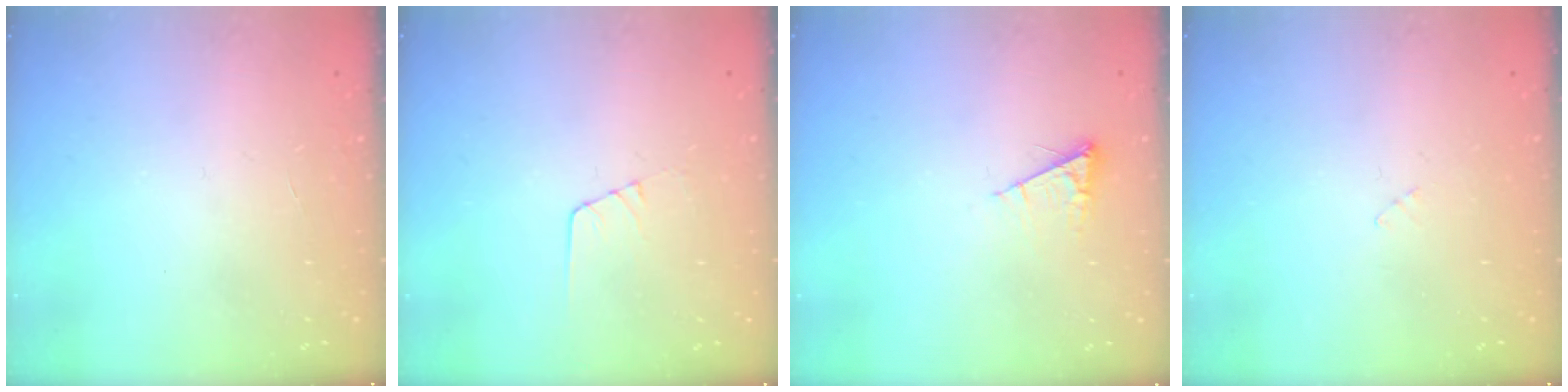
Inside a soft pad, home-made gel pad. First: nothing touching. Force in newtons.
{"total": 4.3, "press": 4.3, "slide": 0.2}
{"total": 5.3, "press": 5.2, "slide": 0.6}
{"total": 2.7, "press": 2.7, "slide": 0.3}